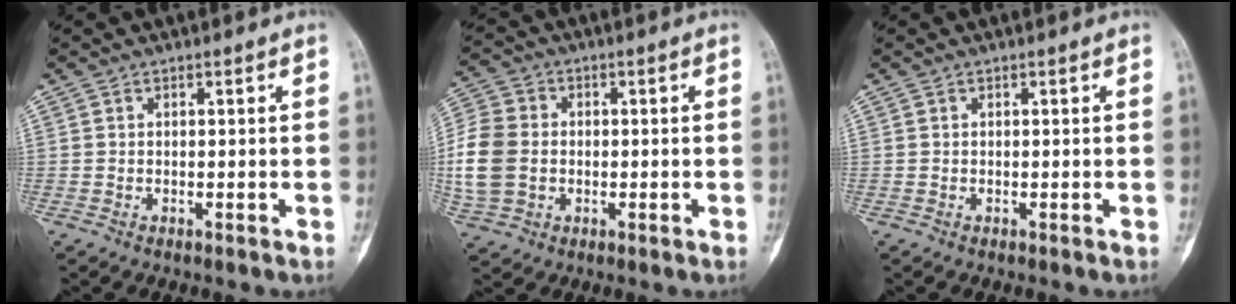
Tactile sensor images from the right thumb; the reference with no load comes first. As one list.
[{"total": 12.8, "force": [-0.9, 10.1, 7.8], "torque": [-0.178, 0.010, -0.018]}, {"total": 0.0}]